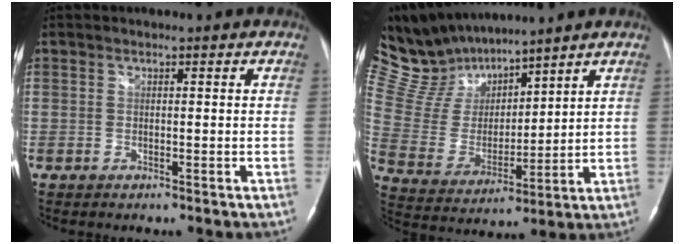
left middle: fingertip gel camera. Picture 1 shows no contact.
{"total": 12.8, "force": [11.9, 3.5, 3.5], "torque": [-0.092, 0.017, 0.246]}